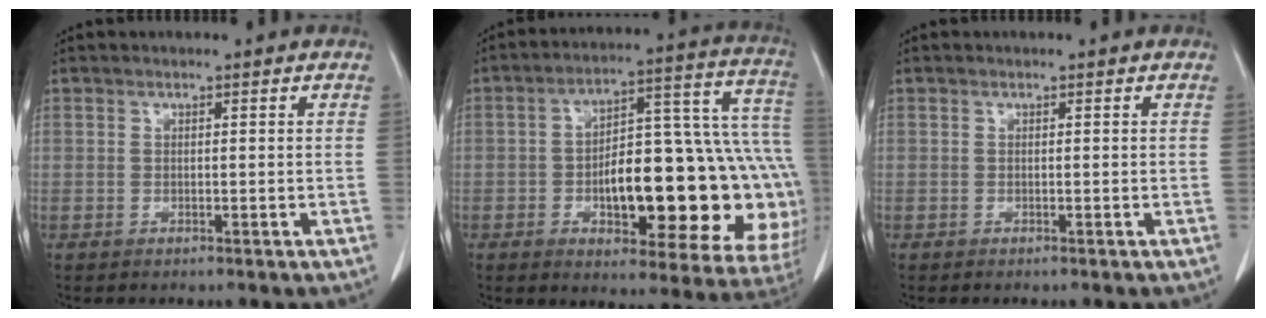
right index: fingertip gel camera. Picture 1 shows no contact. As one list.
[{"total": 26.3, "force": [-4.8, 8.5, 24.5], "torque": [-0.246, 0.041, -0.050]}, {"total": 0.0}]